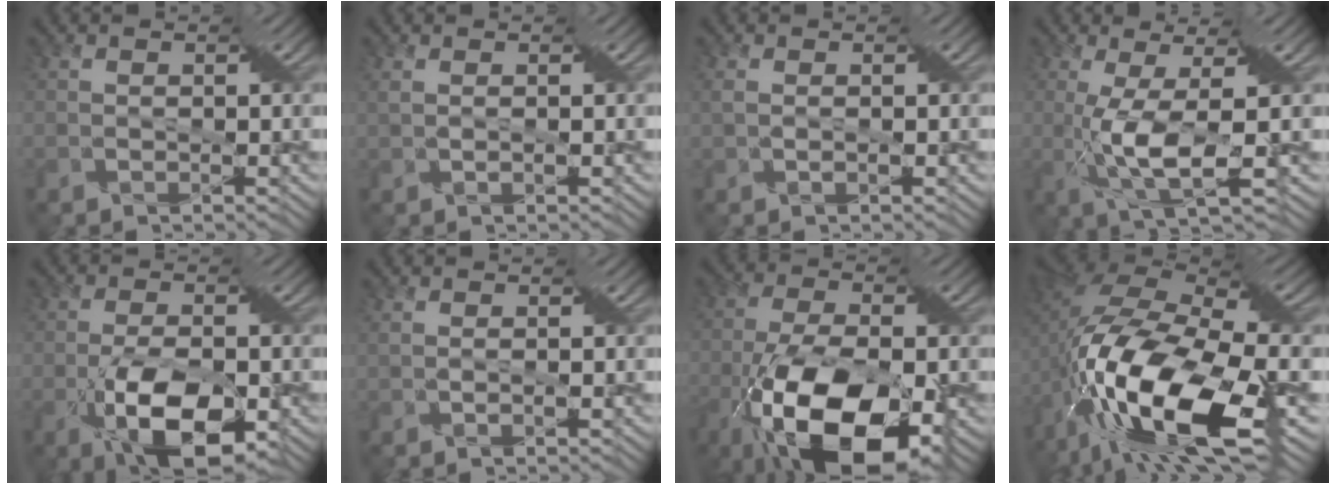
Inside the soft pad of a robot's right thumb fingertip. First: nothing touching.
{"total": 1.6, "force": [0.4, 0.7, 1.4], "torque": [-0.029, 0.001, 0.009]}
{"total": 2.0, "force": [0.1, 1.0, 1.8], "torque": [-0.039, -0.001, 0.002]}
{"total": 6.8, "force": [-0.6, 0.7, 6.7], "torque": [-0.143, 0.007, -0.010]}
{"total": 10.6, "force": [-4.2, 4.5, 8.7], "torque": [-0.163, -0.016, -0.071]}
{"total": 1.0, "force": [0.2, 0.5, 0.9], "torque": [-0.022, 0.000, 0.006]}
{"total": 17.8, "force": [-8.0, 8.3, 13.6], "torque": [-0.270, -0.029, -0.137]}
{"total": 19.4, "force": [-6.0, 8.5, 16.3], "torque": [-0.357, -0.014, -0.099]}